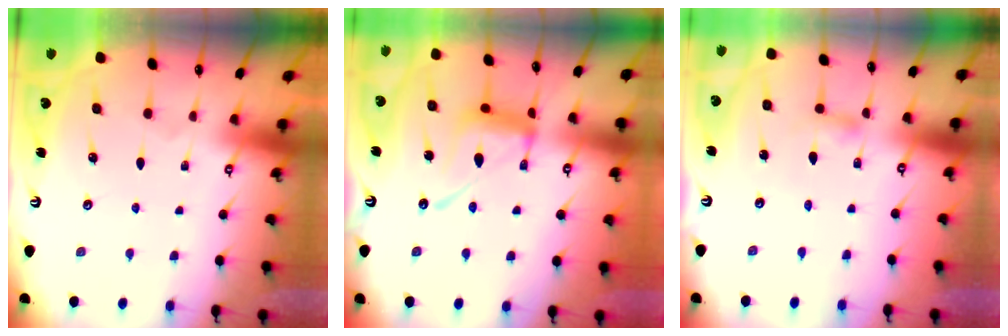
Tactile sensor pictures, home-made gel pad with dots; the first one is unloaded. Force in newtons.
{"total": 13.6, "press": 13.5, "slide": 1.2}
{"total": 3.5, "press": 3.5, "slide": 0.4}